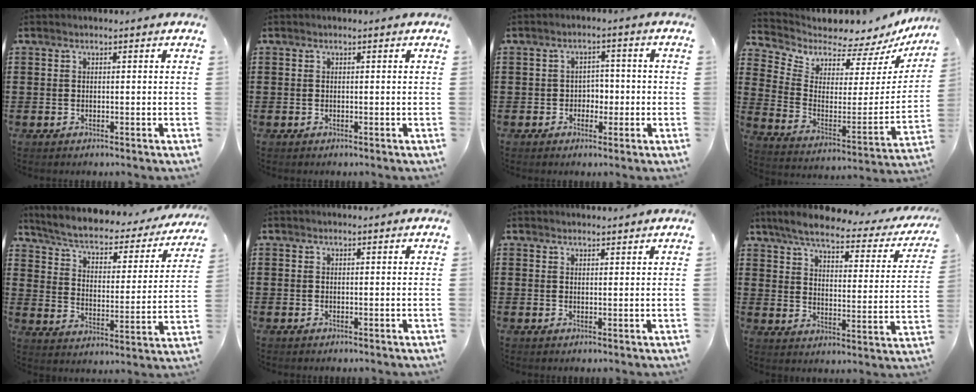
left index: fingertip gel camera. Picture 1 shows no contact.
{"total": 0.0}
{"total": 2.8, "force": [-0.8, 2.4, 1.2], "torque": [-0.026, 0.003, -0.024]}
{"total": 4.1, "force": [3.9, 1.4, 0.1], "torque": [-0.031, -0.057, 0.060]}
{"total": 3.8, "force": [2.7, 1.3, 2.4], "torque": [-0.062, -0.024, 0.035]}
{"total": 0.0}
{"total": 1.4, "force": [1.4, 0.2, 0.1], "torque": [-0.005, 0.002, 0.028]}
{"total": 5.5, "force": [4.4, 0.7, 3.1], "torque": [-0.083, -0.024, 0.070]}